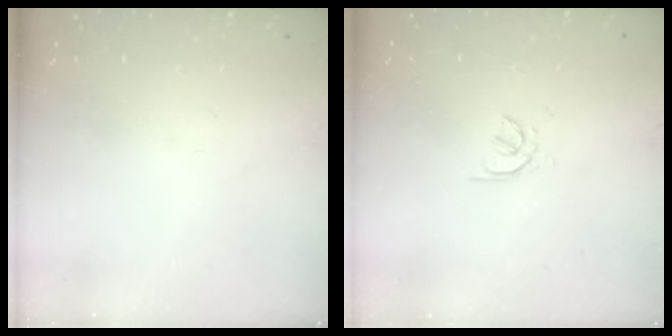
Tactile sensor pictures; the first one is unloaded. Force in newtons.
{"total": 1.2, "press": 1.2, "slide": 0.4}